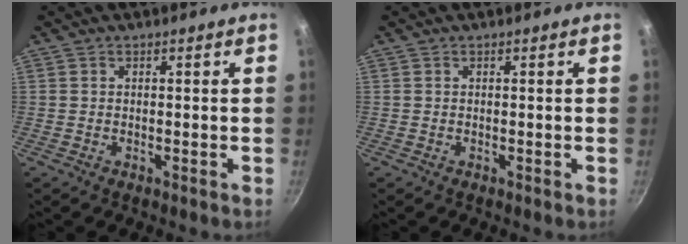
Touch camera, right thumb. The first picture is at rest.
{"total": 0.0}